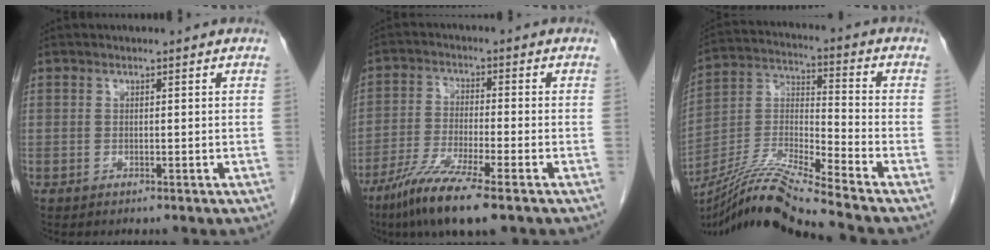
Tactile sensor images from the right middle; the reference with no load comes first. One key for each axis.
{"total": 9.7, "fx": -6.4, "fy": 0.2, "fz": 7.3, "tx": -0.149, "ty": -0.031, "tz": -0.119}
{"total": 14.2, "fx": -12.5, "fy": -2.3, "fz": 6.5, "tx": -0.122, "ty": -0.006, "tz": -0.233}